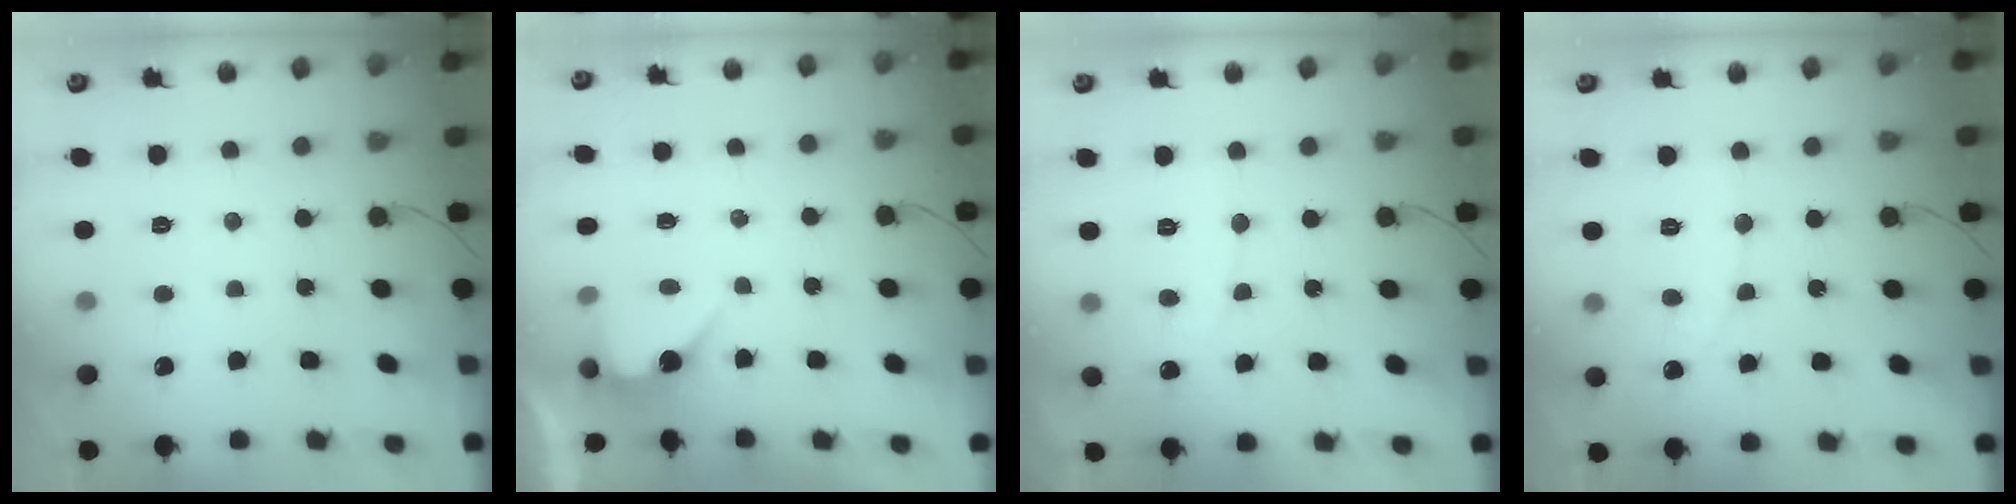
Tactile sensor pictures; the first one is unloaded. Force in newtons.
{"total": 4.2, "press": 4.2, "slide": 0.2}
{"total": 5.4, "press": 5.4, "slide": 0.4}
{"total": 6.0, "press": 6.0, "slide": 0.5}